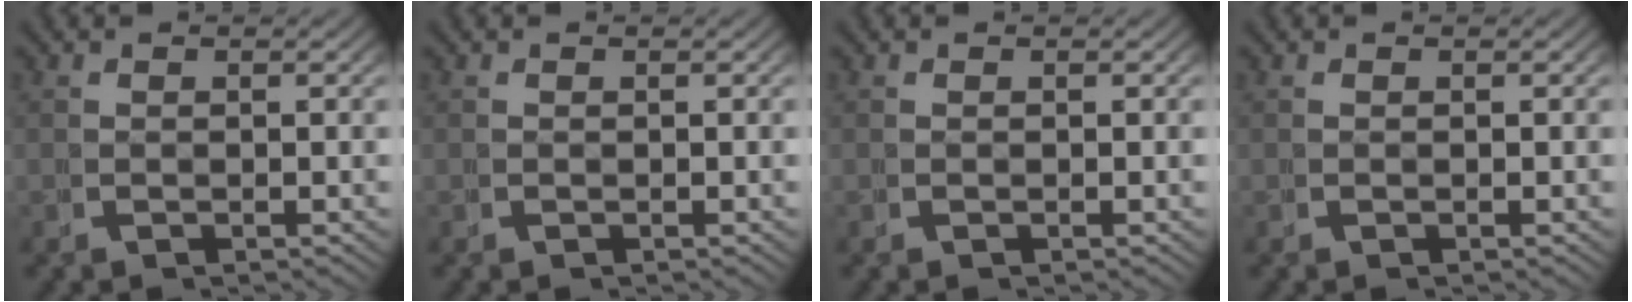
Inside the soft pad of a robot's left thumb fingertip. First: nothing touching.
{"total": 0.0}
{"total": 0.0}
{"total": 0.0}